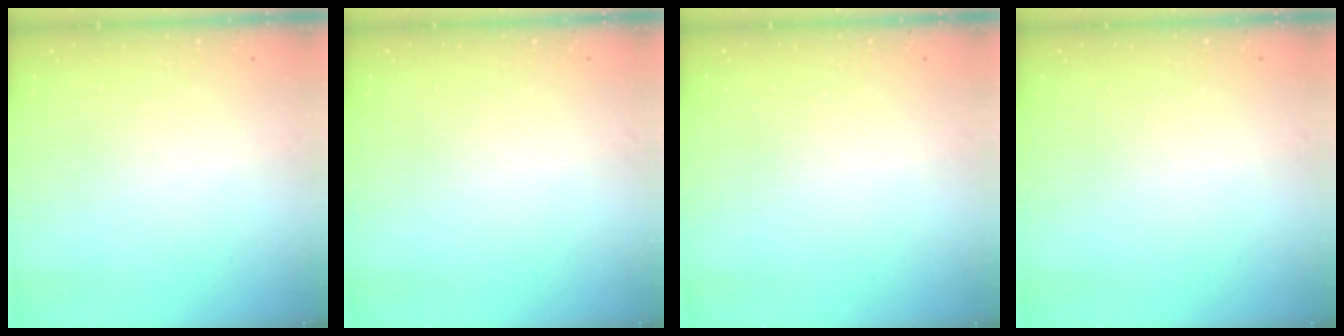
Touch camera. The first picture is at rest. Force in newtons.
{"total": 0.0}
{"total": 0.0}
{"total": 0.0}